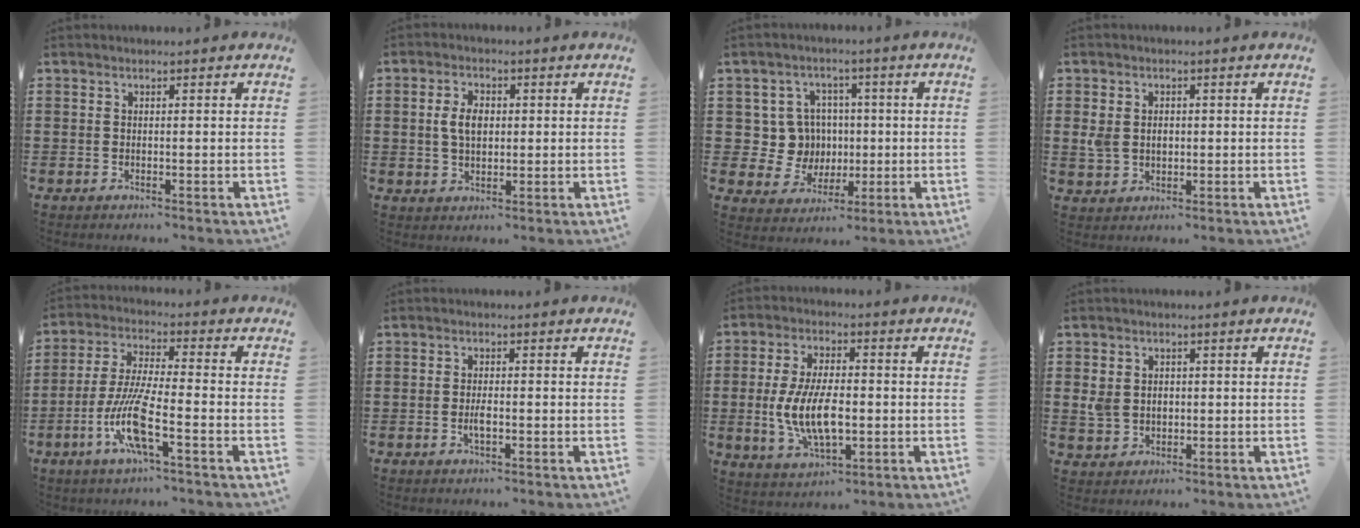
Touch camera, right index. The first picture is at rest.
{"total": 4.3, "force": [0.4, 2.5, 3.5], "torque": [-0.080, 0.009, 0.004]}
{"total": 7.3, "force": [0.8, 7.0, 1.9], "torque": [-0.055, 0.011, 0.018]}
{"total": 3.2, "force": [0.2, 2.5, 2.0], "torque": [-0.052, 0.007, 0.000]}
{"total": 10.0, "force": [-4.3, 1.6, 8.9], "torque": [-0.198, -0.018, -0.085]}
{"total": 2.2, "force": [-0.6, 0.5, 2.1], "torque": [-0.039, -0.004, -0.010]}
{"total": 9.8, "force": [-1.3, 4.6, 8.5], "torque": [-0.189, -0.005, -0.027]}
{"total": 3.3, "force": [0.4, 2.8, 1.7], "torque": [-0.049, 0.008, 0.002]}